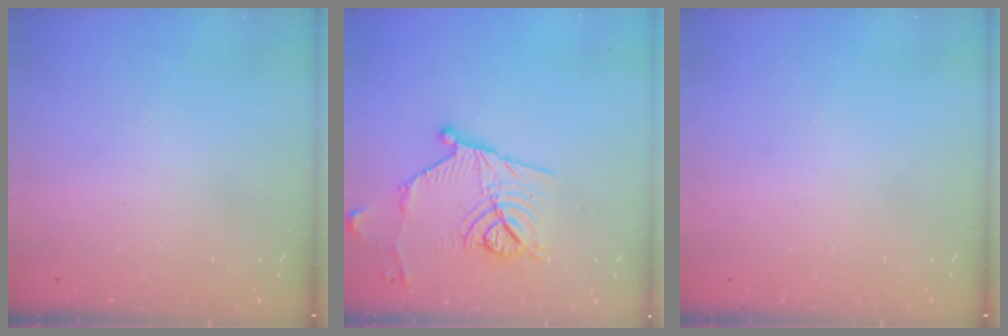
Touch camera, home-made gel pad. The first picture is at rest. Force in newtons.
{"total": 14.8, "press": 14.6, "slide": 2.2}
{"total": 0.0}